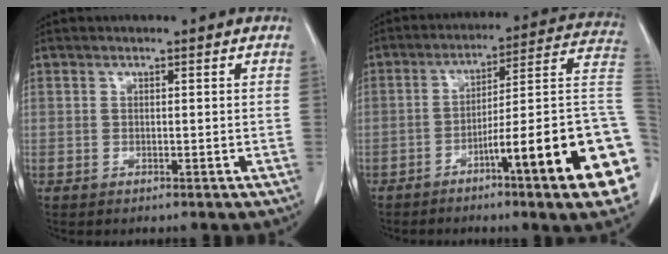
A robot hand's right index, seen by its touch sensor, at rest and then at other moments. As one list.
[{"total": 20.3, "force": [-6.7, 0.4, 19.1], "torque": [-0.181, 0.010, -0.099]}]